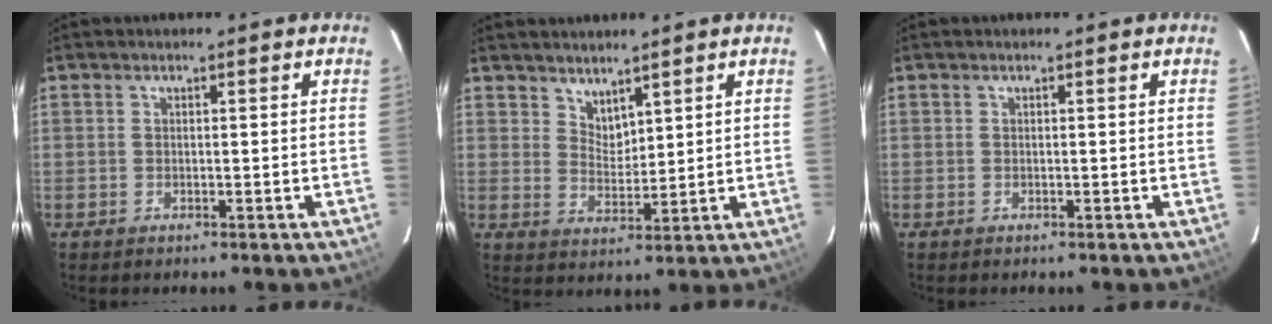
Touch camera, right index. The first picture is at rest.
{"total": 4.1, "force": [3.4, 1.8, 1.2], "torque": [-0.015, -0.004, 0.065]}
{"total": 0.0}